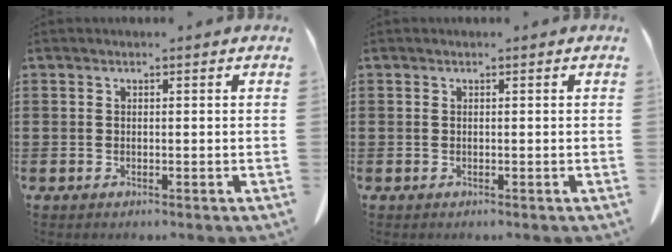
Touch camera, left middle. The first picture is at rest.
{"total": 0.0}